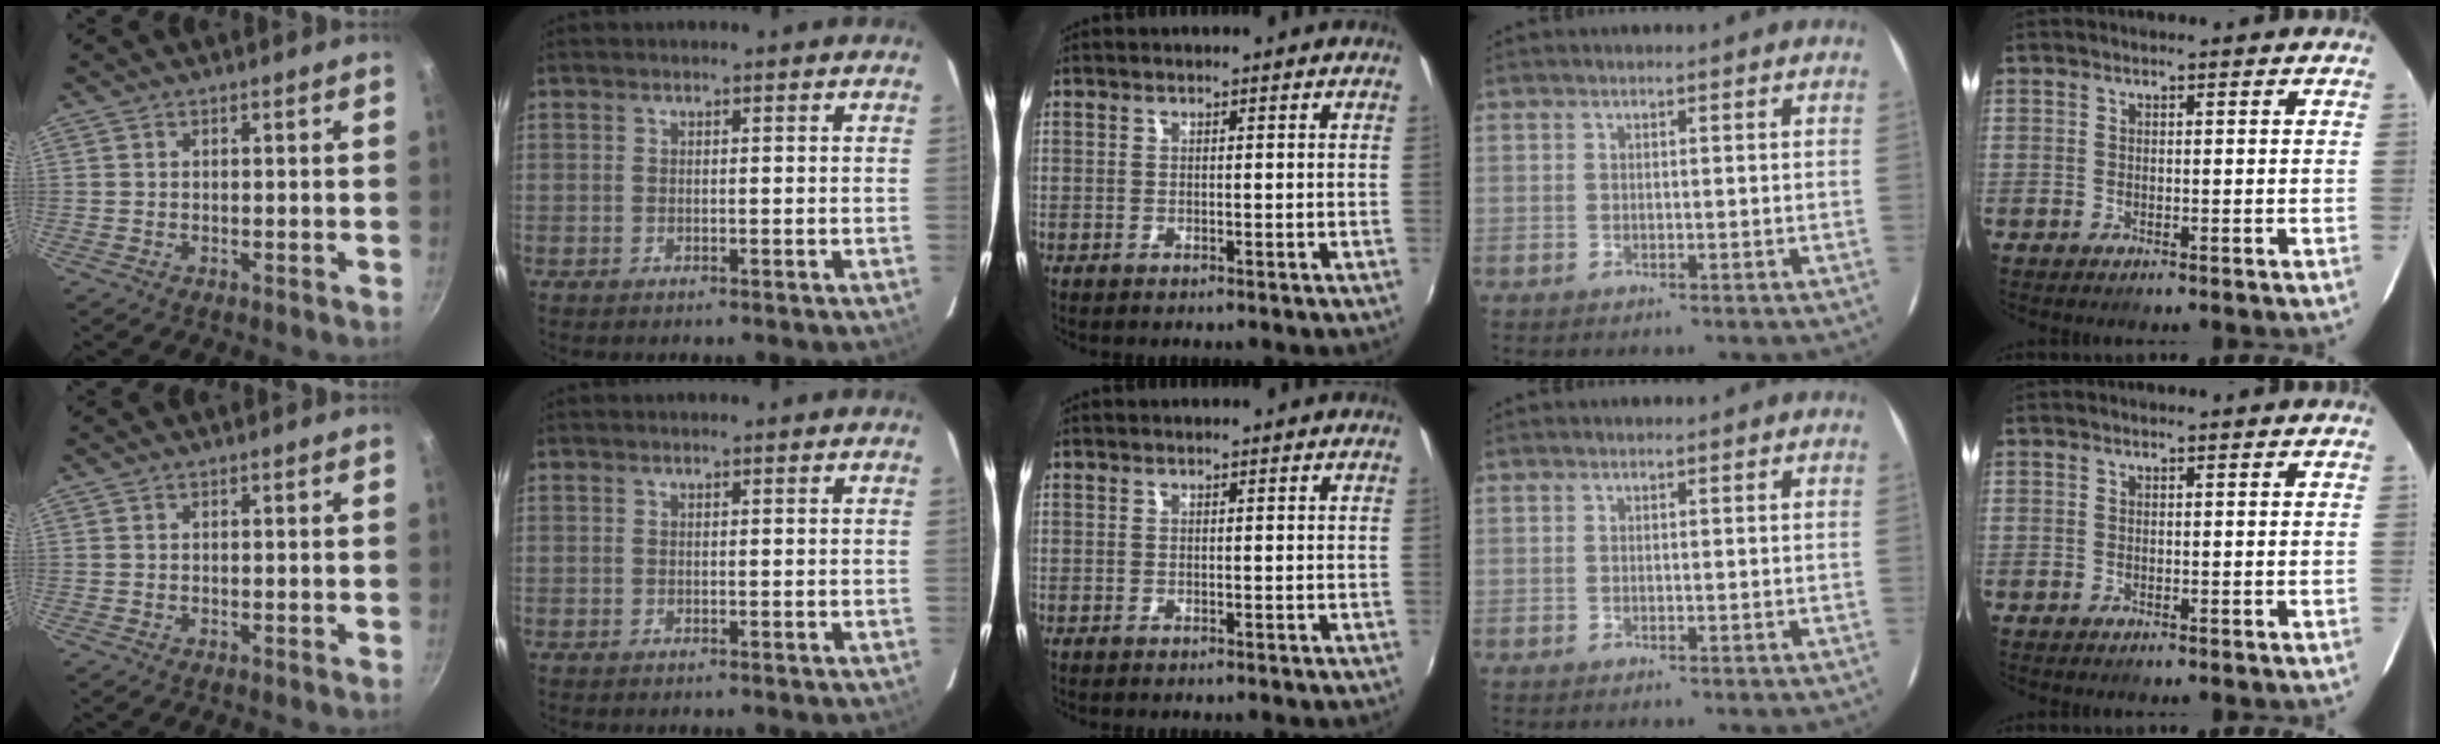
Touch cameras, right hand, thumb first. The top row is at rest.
{}